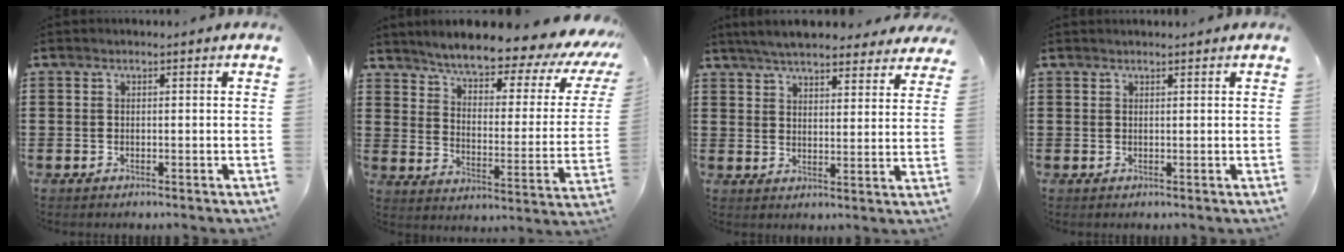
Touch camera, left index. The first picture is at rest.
{"total": 6.2, "force": [5.5, 0.4, 2.8], "torque": [-0.074, -0.046, 0.086]}
{"total": 5.8, "force": [5.5, 0.6, 1.7], "torque": [-0.054, -0.017, 0.101]}
{"total": 0.5, "force": [0.5, 0.0, 0.1], "torque": [-0.003, 0.000, 0.012]}